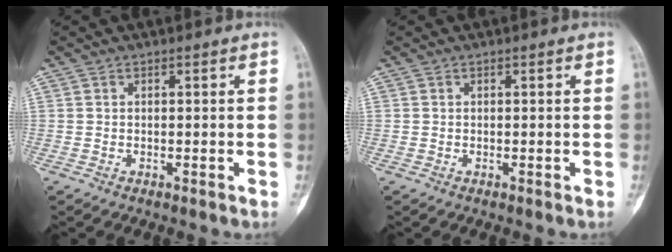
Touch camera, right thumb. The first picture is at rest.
{"total": 0.0}